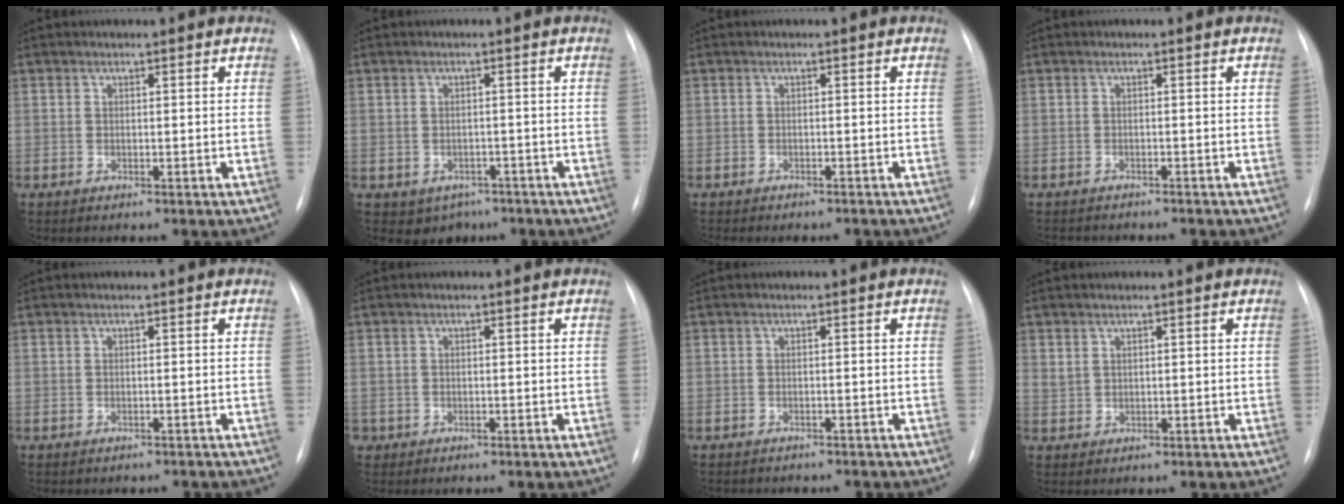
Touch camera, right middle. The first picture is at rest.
{"total": 4.0, "force": [-2.3, 3.1, 0.9], "torque": [-0.005, 0.008, -0.023]}
{"total": 6.3, "force": [-5.5, 1.8, 2.4], "torque": [-0.028, 0.001, -0.065]}
{"total": 5.7, "force": [-5.2, 1.6, 1.8], "torque": [-0.022, -0.001, -0.065]}
{"total": 3.1, "force": [-2.8, 1.3, 0.6], "torque": [-0.010, 0.000, -0.031]}
{"total": 0.7, "force": [-0.4, 0.6, 0.0], "torque": [-0.003, 0.003, -0.005]}
{"total": 5.2, "force": [-4.7, 1.8, 1.5], "torque": [-0.017, 0.001, -0.054]}
{"total": 1.2, "force": [0.7, 0.7, 0.5], "torque": [-0.007, 0.005, 0.019]}